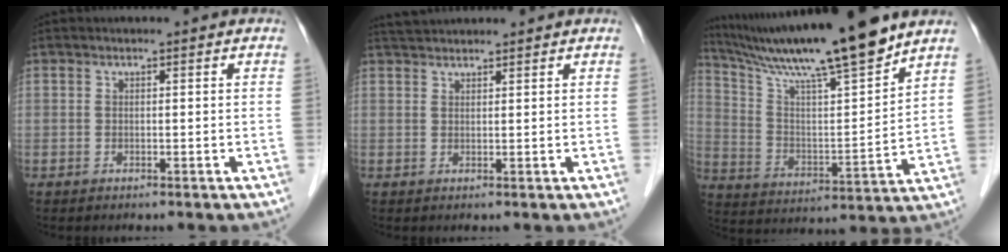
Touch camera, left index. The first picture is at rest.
{"total": 3.6, "force": [3.5, 0.3, 0.9], "torque": [-0.018, 0.032, 0.064]}
{"total": 19.0, "force": [15.9, -0.3, 10.4], "torque": [-0.183, 0.003, 0.271]}